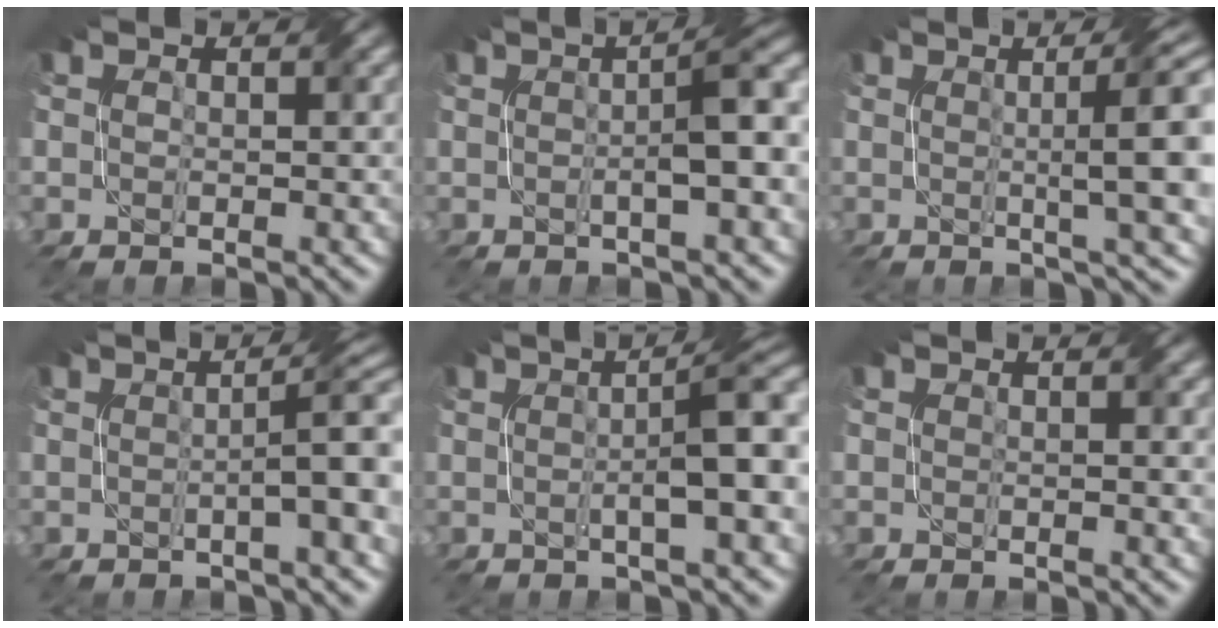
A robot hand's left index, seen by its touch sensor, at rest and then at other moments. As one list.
[{"total": 5.5, "force": [0.3, 1.0, 5.4], "torque": [-0.069, 0.016, 0.000]}, {"total": 8.8, "force": [1.3, 2.0, 8.5], "torque": [-0.083, 0.016, 0.014]}, {"total": 6.3, "force": [0.3, 1.3, 6.2], "torque": [-0.074, 0.014, 0.000]}, {"total": 7.0, "force": [0.5, 1.2, 6.8], "torque": [-0.083, 0.016, 0.005]}, {"total": 0.8, "force": [0.3, 0.1, 0.7], "torque": [-0.008, 0.000, 0.005]}]